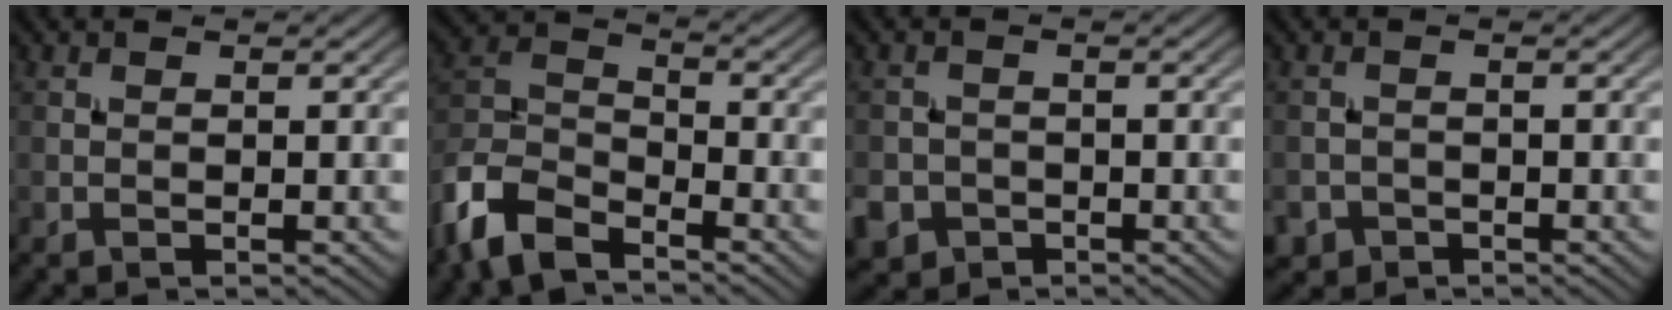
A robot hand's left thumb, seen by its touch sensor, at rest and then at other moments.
{"total": 9.5, "force": [-7.1, 3.8, 5.0], "torque": [-0.114, -0.008, -0.163]}
{"total": 4.1, "force": [-2.2, 3.3, 1.0], "torque": [-0.025, -0.004, -0.047]}
{"total": 1.9, "force": [-1.4, 1.3, 0.2], "torque": [-0.003, -0.005, -0.030]}